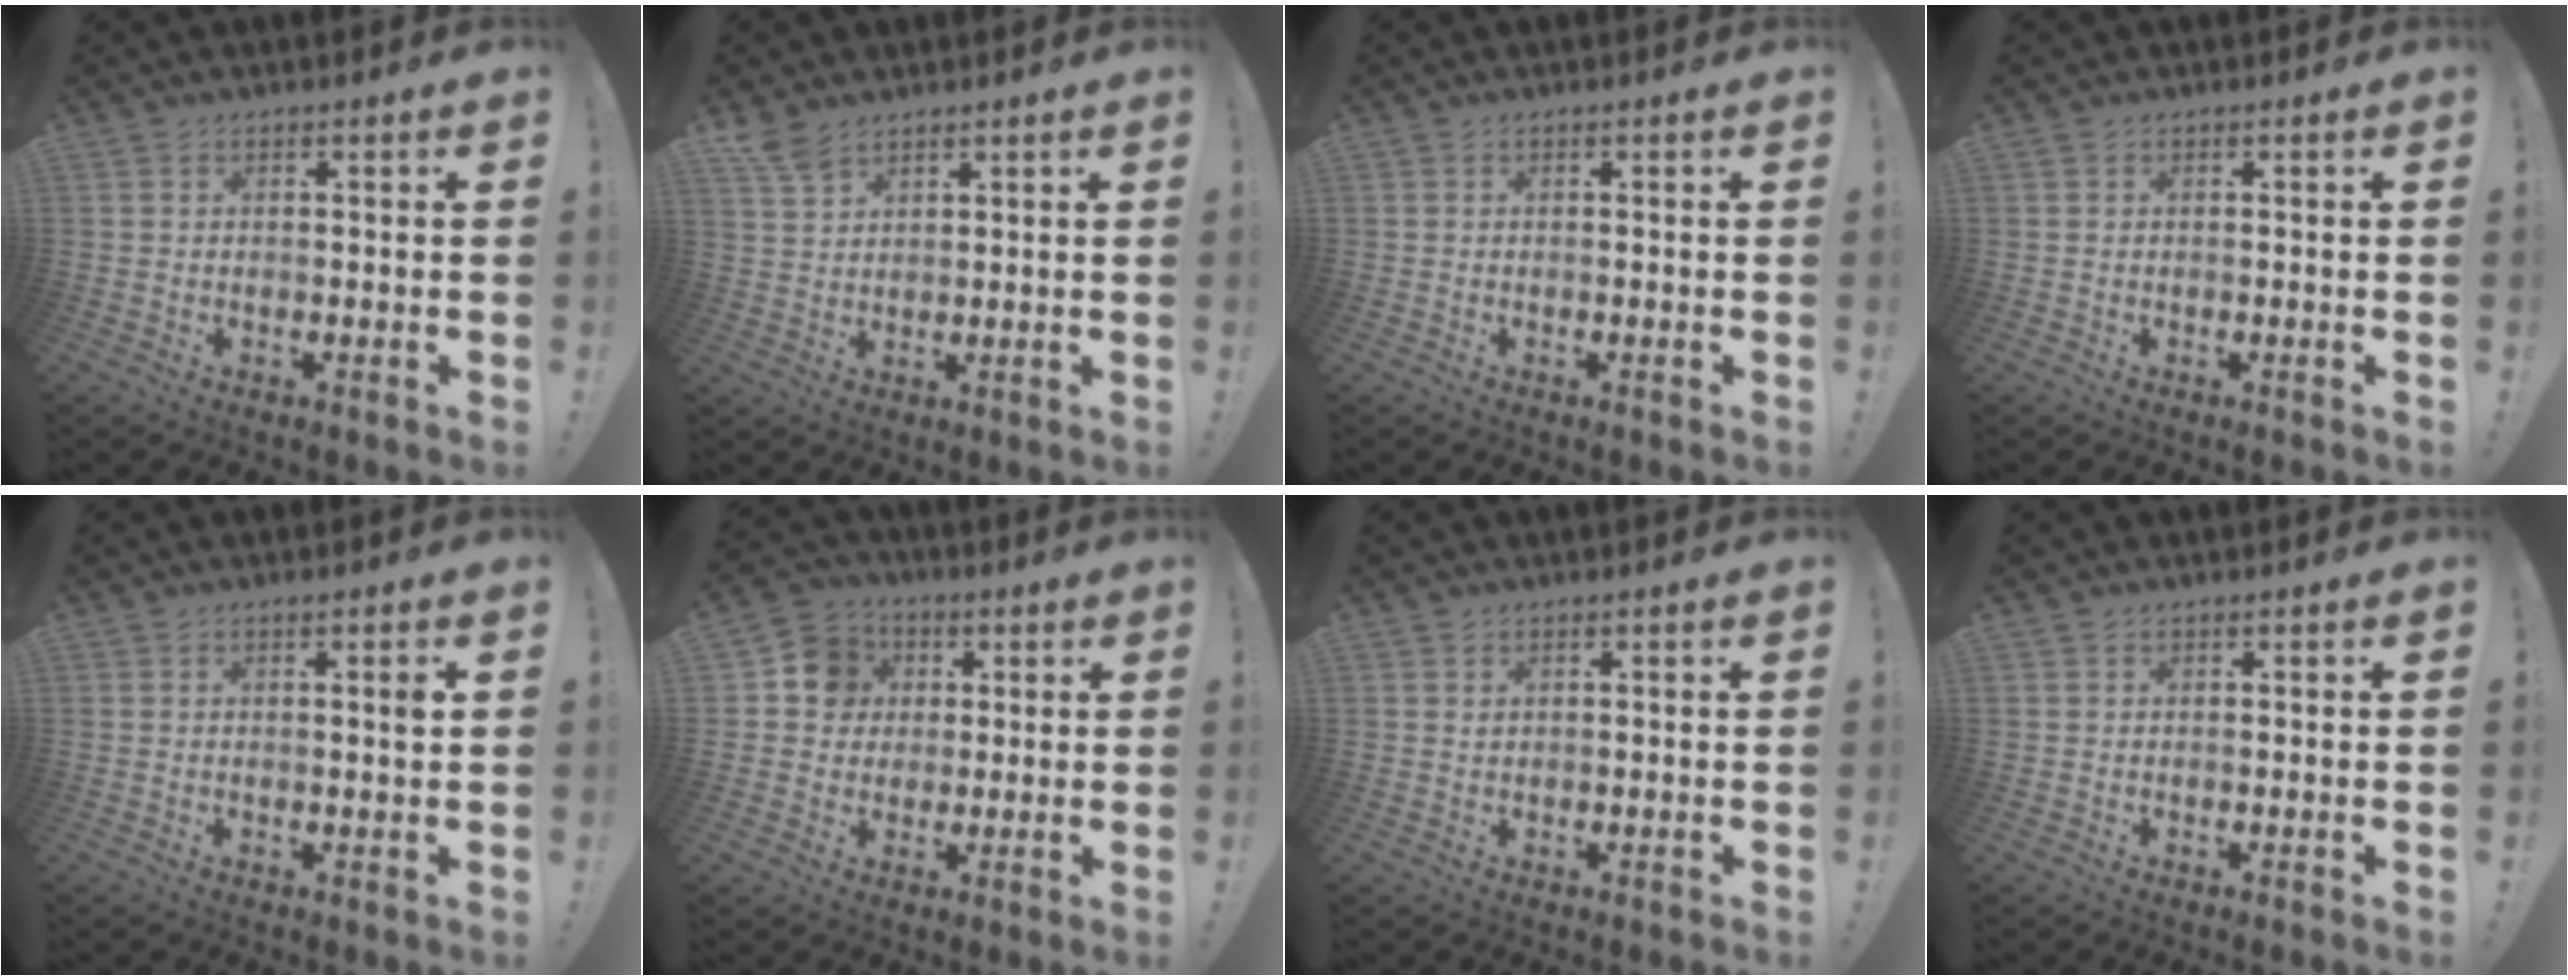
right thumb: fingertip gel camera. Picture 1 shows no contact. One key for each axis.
{"total": 5.5, "fx": 4.3, "fy": 2.4, "fz": 2.4, "tx": -0.034, "ty": -0.028, "tz": 0.081}
{"total": 0.0}
{"total": 0.0}
{"total": 1.8, "fx": 0.6, "fy": -0.3, "fz": 1.6, "tx": -0.020, "ty": -0.005, "tz": 0.005}
{"total": 10.0, "fx": 1.8, "fy": 9.3, "fz": 3.0, "tx": -0.027, "ty": 0.005, "tz": 0.037}
{"total": 0.7, "fx": 0.5, "fy": 0.5, "fz": 0.1, "tx": -0.002, "ty": -0.001, "tz": 0.011}
{"total": 0.0}